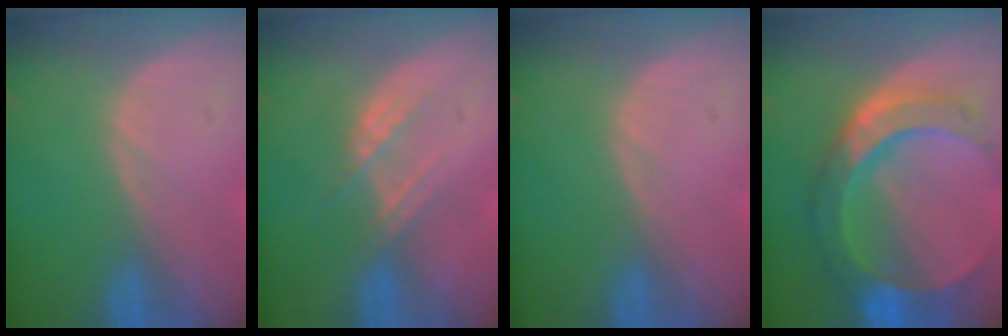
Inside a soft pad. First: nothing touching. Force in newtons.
{"total": 3.0, "press": 3.0, "slide": 0.3}
{"total": 0.0}
{"total": 11.1, "press": 11.0, "slide": 1.1}